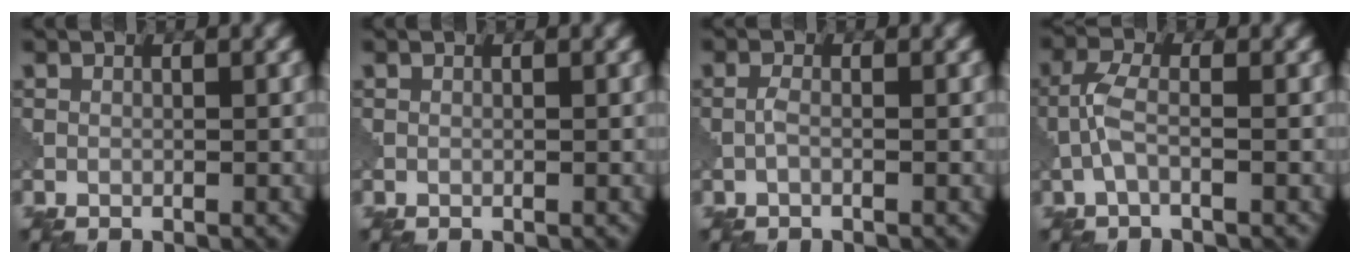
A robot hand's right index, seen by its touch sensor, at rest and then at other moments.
{"total": 0.0}
{"total": 1.0, "force": [-0.5, 0.2, 0.9], "torque": [-0.020, 0.000, -0.012]}
{"total": 2.6, "force": [-0.7, 0.8, 2.3], "torque": [-0.058, 0.007, -0.024]}